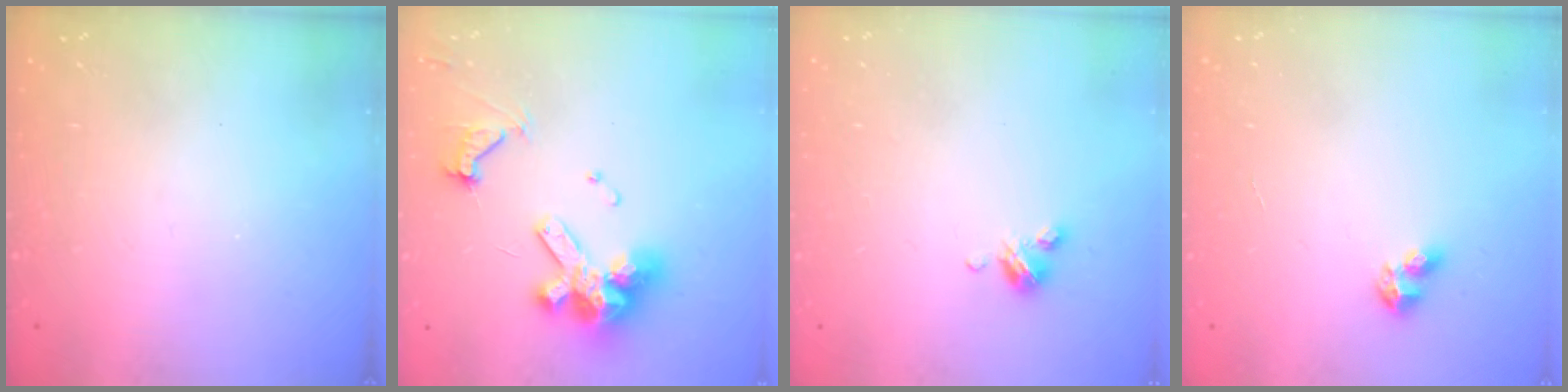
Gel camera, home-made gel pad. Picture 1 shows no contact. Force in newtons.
{"total": 16.0, "press": 15.9, "slide": 1.9}
{"total": 4.0, "press": 4.0, "slide": 0.3}
{"total": 4.7, "press": 4.6, "slide": 0.9}